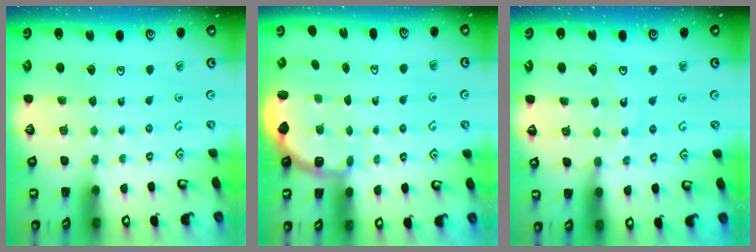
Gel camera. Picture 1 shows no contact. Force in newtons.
{"total": 3.0, "press": 2.3, "slide": 2.0}
{"total": 10.3, "press": 10.3, "slide": 1.3}